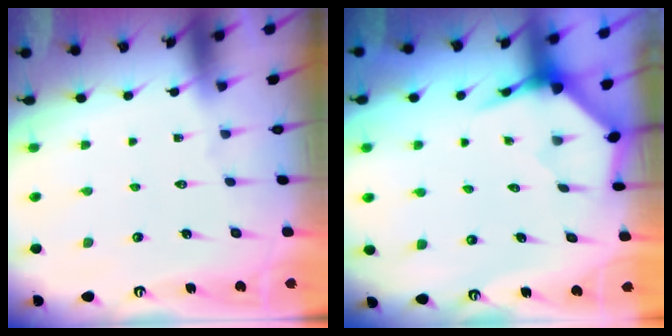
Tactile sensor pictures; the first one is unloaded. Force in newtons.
{"total": 4.0, "press": 3.9, "slide": 0.4}